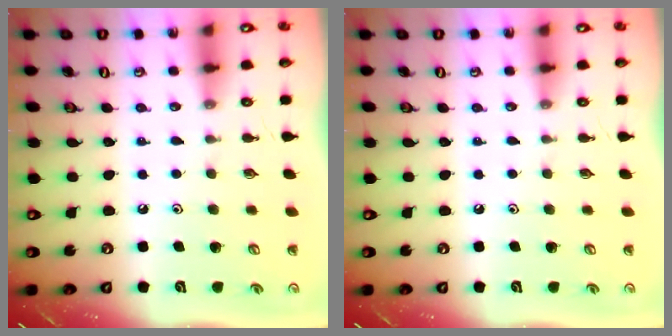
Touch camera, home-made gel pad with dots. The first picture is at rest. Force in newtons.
{"total": 0.0}